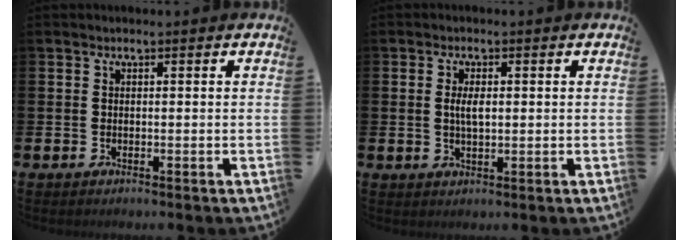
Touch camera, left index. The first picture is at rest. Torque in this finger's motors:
{"motor_torque": [0.21, -0.06, 0.10, 0.07]}